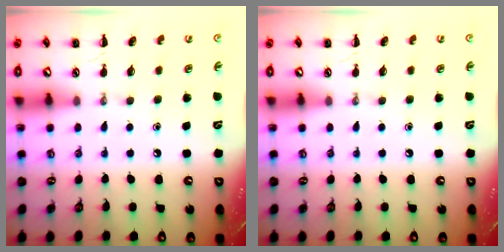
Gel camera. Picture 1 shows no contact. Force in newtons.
{"total": 0.0}